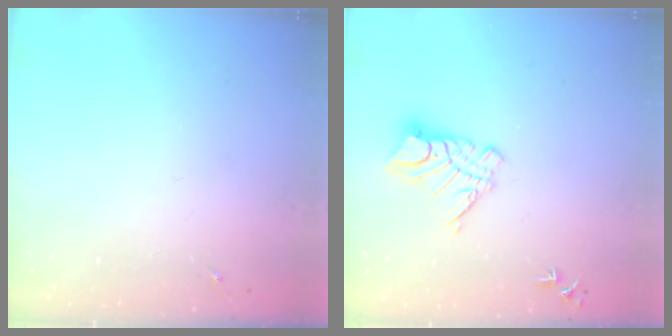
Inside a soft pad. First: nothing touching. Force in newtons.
{"total": 10.5, "press": 10.4, "slide": 1.0}